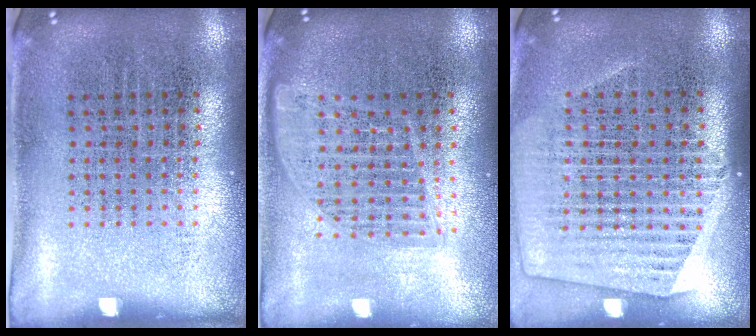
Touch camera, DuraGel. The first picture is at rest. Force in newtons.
{"total": 1.6, "press": 1.5, "slide": 0.7}
{"total": 1.3, "press": 1.2, "slide": 0.5}